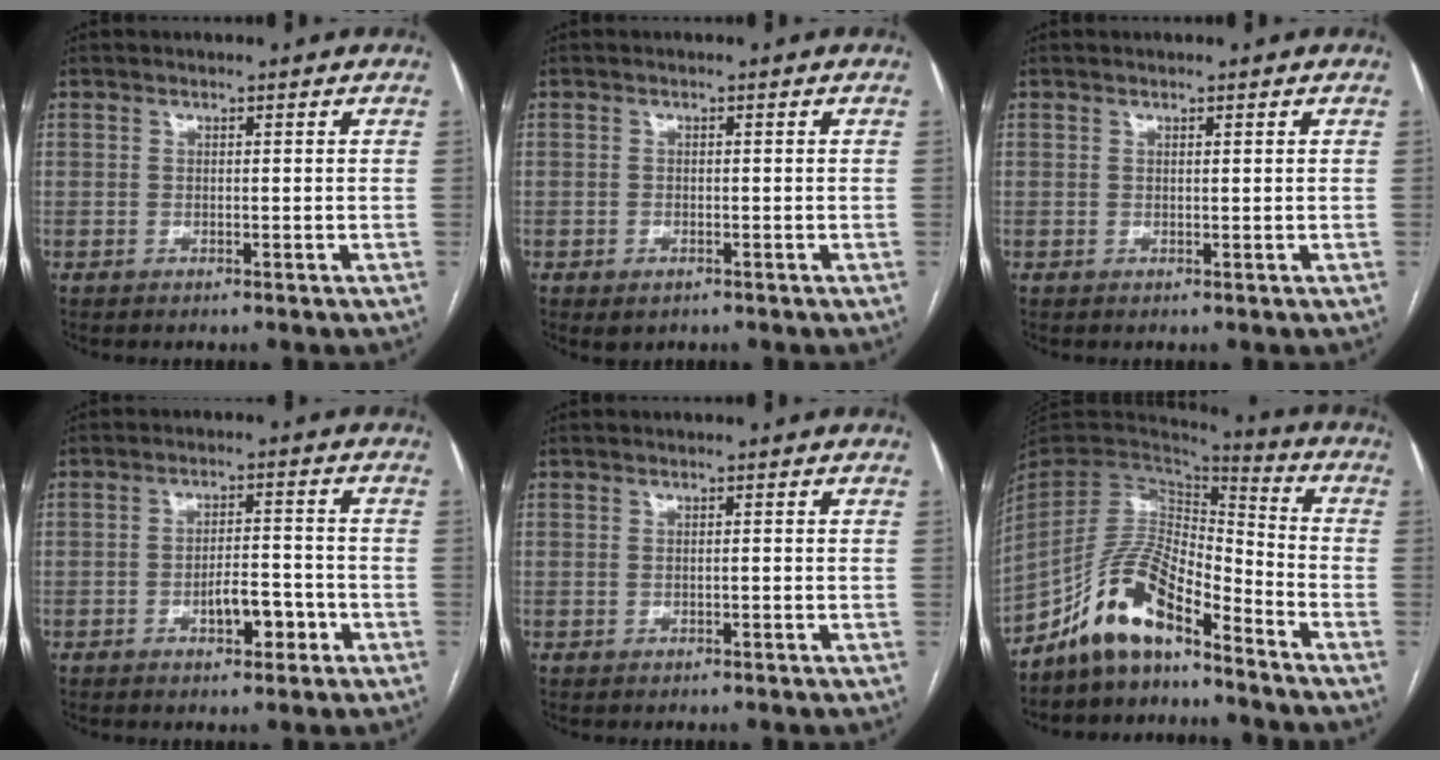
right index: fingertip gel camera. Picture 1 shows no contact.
{"total": 1.6, "force": [-0.9, 1.0, 0.8], "torque": [-0.011, 0.001, -0.005]}
{"total": 0.0}
{"total": 5.1, "force": [-2.3, 1.8, 4.2], "torque": [-0.066, 0.007, -0.033]}
{"total": 0.5, "force": [-0.1, 0.1, 0.5], "torque": [-0.012, 0.002, 0.001]}
{"total": 12.2, "force": [-9.4, 3.4, 7.0], "torque": [-0.140, 0.026, -0.176]}